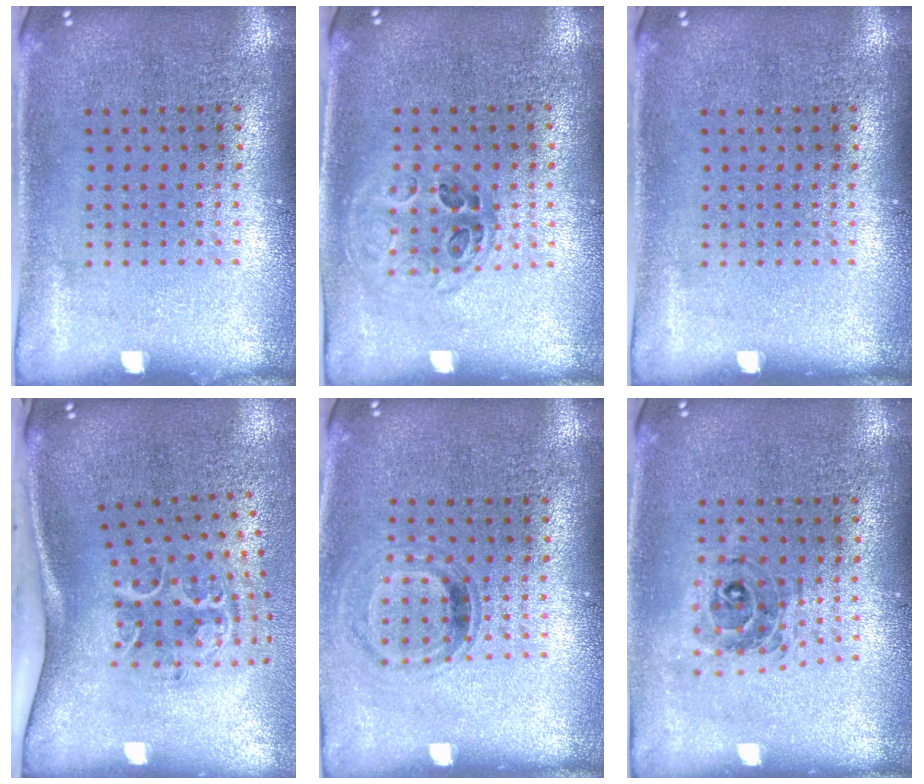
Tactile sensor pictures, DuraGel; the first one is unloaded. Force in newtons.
{"total": 1.0, "press": 0.9, "slide": 0.3}
{"total": 0.0}
{"total": 2.1, "press": 1.3, "slide": 1.6}
{"total": 0.9, "press": 0.9, "slide": 0.3}
{"total": 0.8, "press": 0.8, "slide": 0.0}